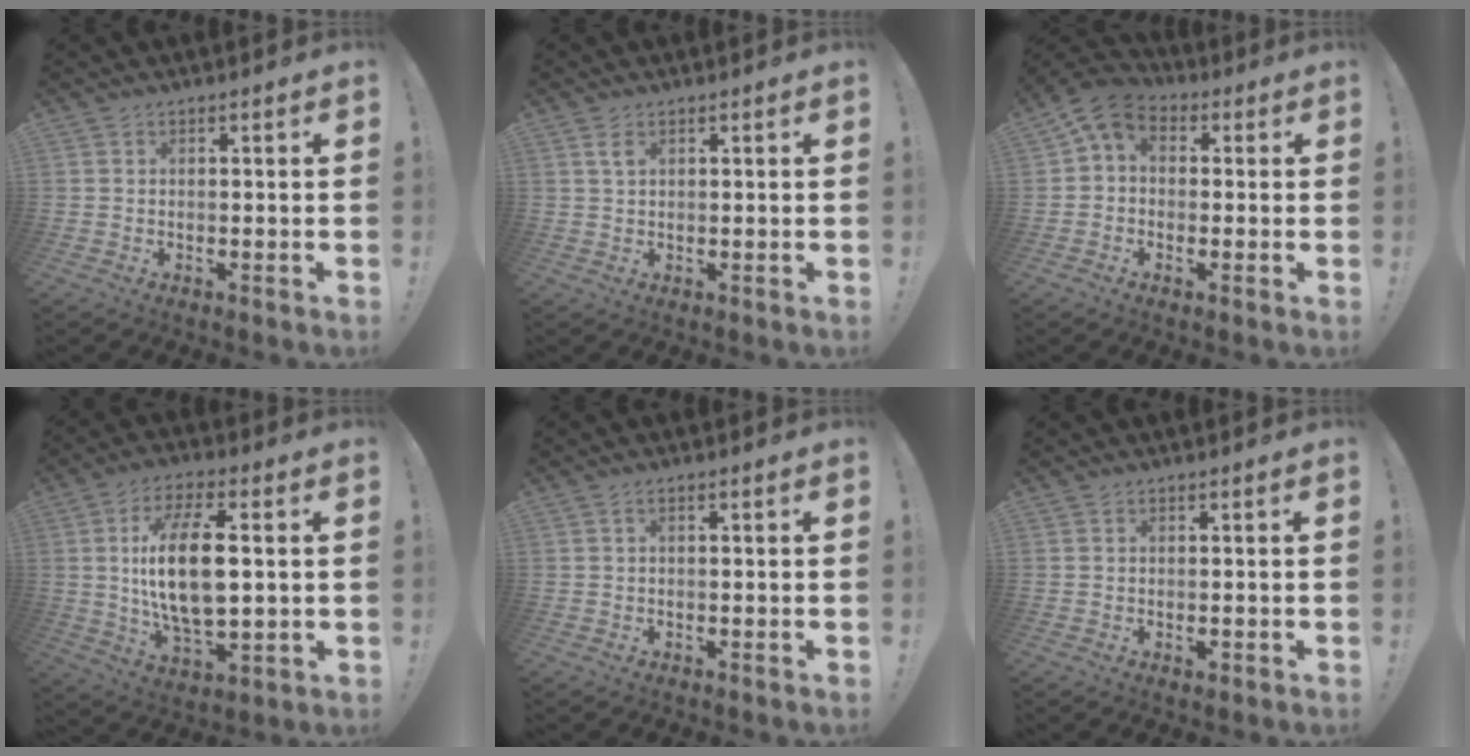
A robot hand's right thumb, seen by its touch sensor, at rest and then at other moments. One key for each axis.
{"total": 2.4, "fx": 1.1, "fy": 1.1, "fz": 1.8, "tx": -0.030, "ty": -0.001, "tz": 0.018}
{"total": 6.6, "fx": 1.6, "fy": 5.2, "fz": 3.7, "tx": -0.062, "ty": 0.004, "tz": 0.038}
{"total": 18.0, "fx": 1.9, "fy": 8.2, "fz": 15.9, "tx": -0.287, "ty": -0.013, "tz": 0.021}
{"total": 1.2, "fx": -0.3, "fy": 0.1, "fz": 1.1, "tx": -0.020, "ty": 0.002, "tz": -0.006}
{"total": 0.6, "fx": -0.4, "fy": 0.4, "fz": 0.3, "tx": 0.008, "ty": -0.002, "tz": -0.007}